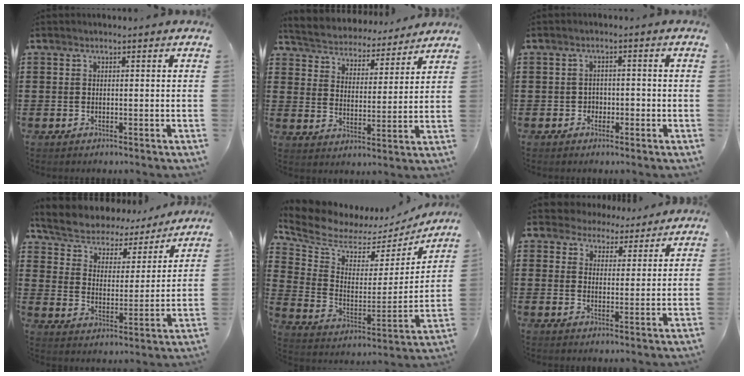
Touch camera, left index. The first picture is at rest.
{"total": 4.4, "force": [4.4, 0.3, -0.4], "torque": [-0.021, -0.037, 0.071]}
{"total": 1.7, "force": [-0.9, 1.4, 0.5], "torque": [-0.016, 0.002, -0.023]}
{"total": 4.7, "force": [4.6, 1.3, 0.2], "torque": [-0.033, -0.036, 0.073]}
{"total": 6.3, "force": [5.7, 2.5, 1.1], "torque": [-0.062, -0.048, 0.096]}
{"total": 4.4, "force": [4.0, 1.8, 0.0], "torque": [-0.024, -0.010, 0.074]}